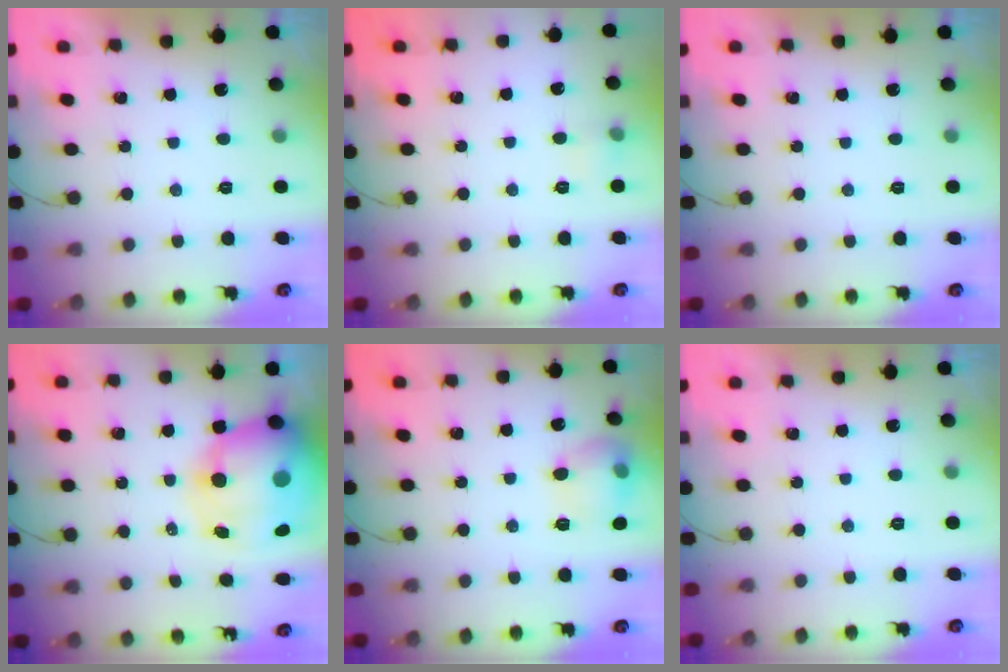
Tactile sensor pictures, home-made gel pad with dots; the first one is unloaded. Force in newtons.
{"total": 5.5, "press": 5.3, "slide": 1.6}
{"total": 0.0}
{"total": 18.4, "press": 17.9, "slide": 4.4}
{"total": 10.3, "press": 10.2, "slide": 1.2}
{"total": 0.0}